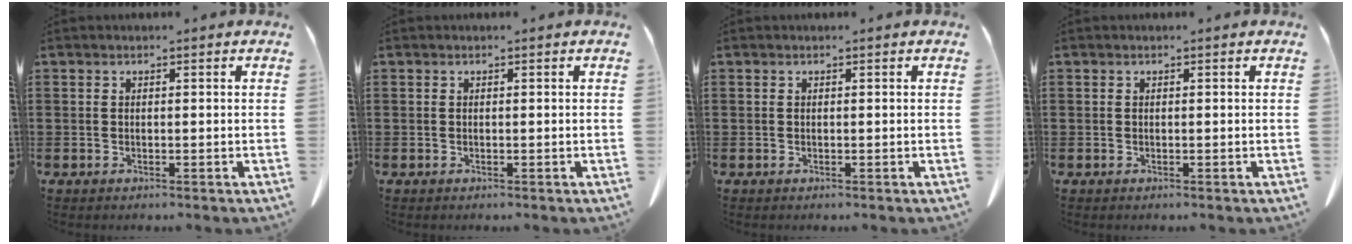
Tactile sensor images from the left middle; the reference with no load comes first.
{"total": 0.0}
{"total": 0.0}
{"total": 0.0}